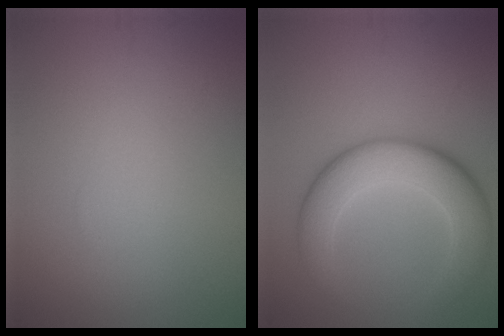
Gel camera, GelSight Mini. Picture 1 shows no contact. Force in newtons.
{"total": 7.7, "press": 7.7, "slide": 0.3}